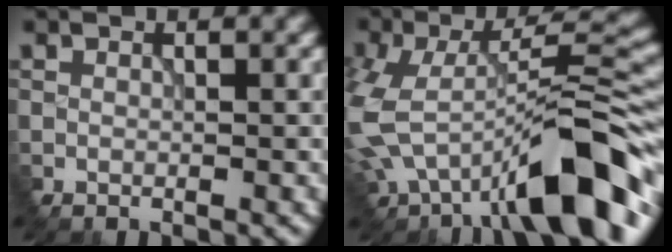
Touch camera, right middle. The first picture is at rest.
{"total": 10.4, "force": [-4.8, 3.8, 8.3], "torque": [-0.122, 0.009, -0.086]}